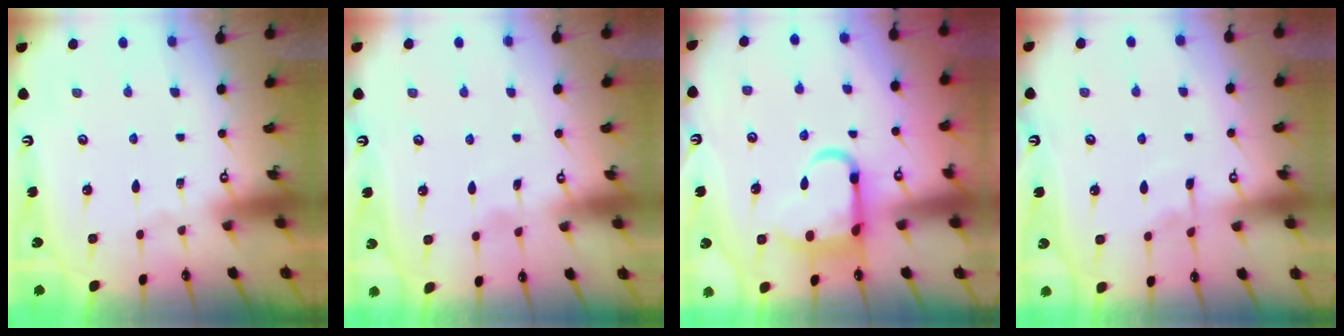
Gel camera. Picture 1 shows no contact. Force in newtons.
{"total": 3.2, "press": 3.2, "slide": 0.4}
{"total": 11.0, "press": 10.8, "slide": 1.8}
{"total": 4.4, "press": 4.3, "slide": 0.6}